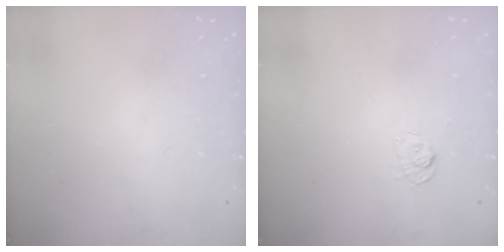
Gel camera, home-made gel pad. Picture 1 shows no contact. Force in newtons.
{"total": 3.8, "press": 3.4, "slide": 1.6}